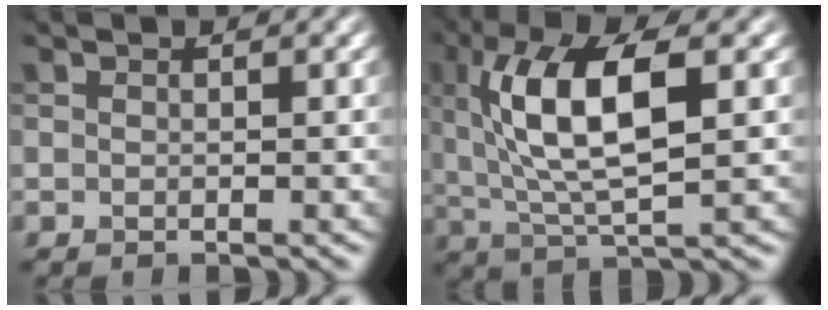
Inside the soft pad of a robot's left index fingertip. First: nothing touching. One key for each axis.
{"total": 9.4, "fx": 2.1, "fy": 3.2, "fz": 8.6, "tx": -0.159, "ty": 0.007, "tz": 0.036}